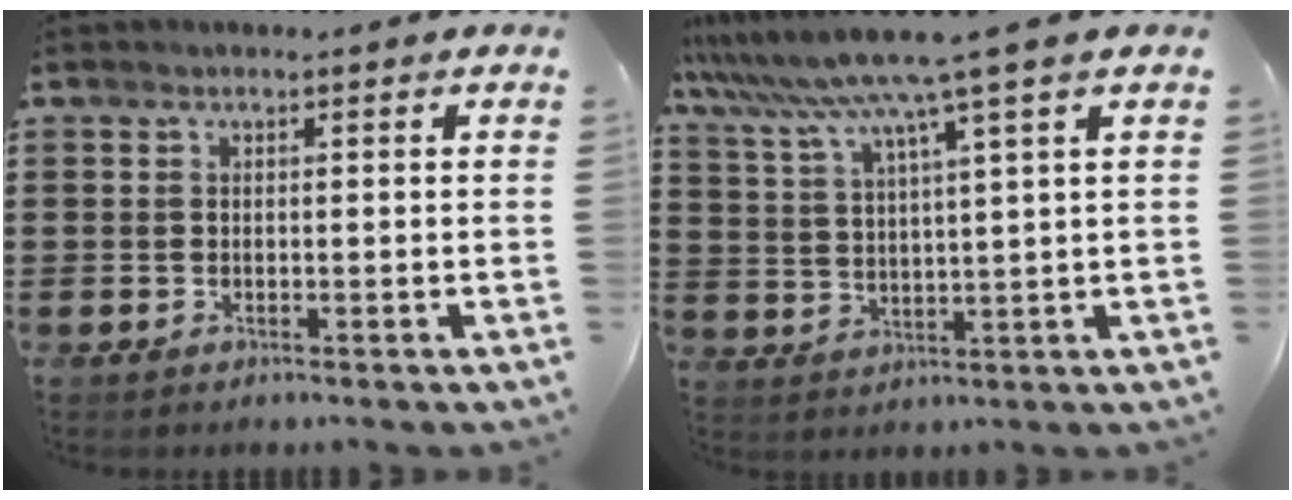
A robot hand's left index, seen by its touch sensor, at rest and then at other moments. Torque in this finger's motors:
{"motor_torque": [2.14, 0.00, 0.43, 0.21]}